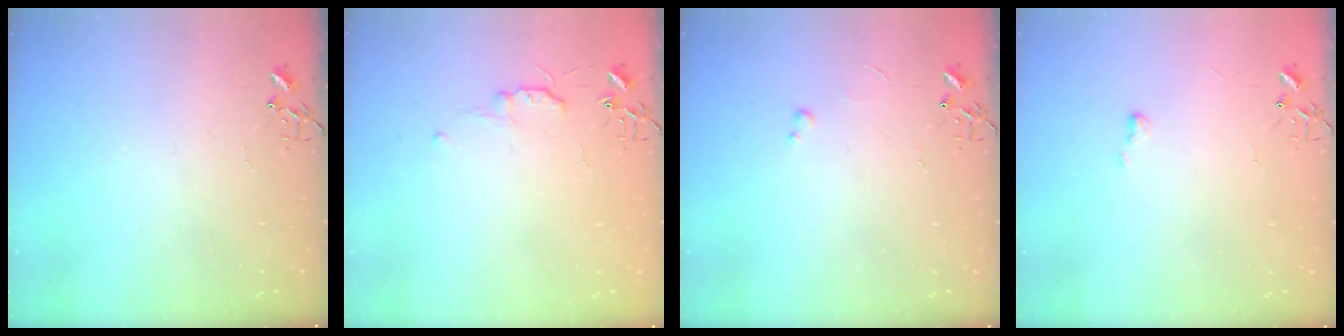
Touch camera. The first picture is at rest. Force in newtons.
{"total": 5.0, "press": 4.9, "slide": 0.6}
{"total": 2.0, "press": 2.0, "slide": 0.3}
{"total": 3.9, "press": 3.8, "slide": 0.5}